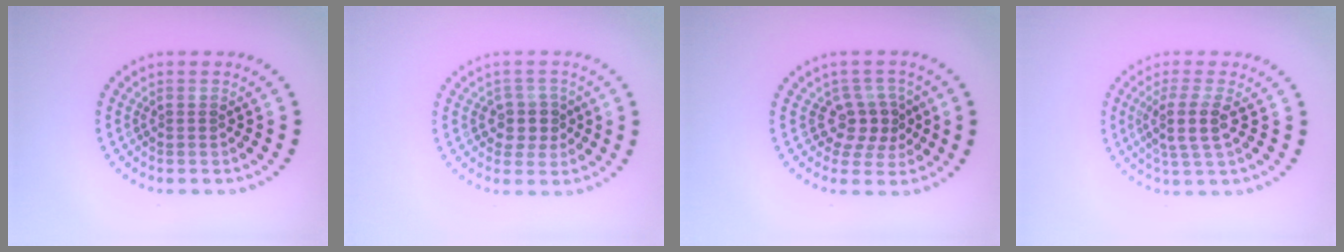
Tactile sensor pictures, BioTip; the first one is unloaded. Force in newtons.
{"total": 2.5, "press": 2.1, "slide": 1.3}
{"total": 3.0, "press": 2.4, "slide": 1.8}
{"total": 2.8, "press": 2.3, "slide": 1.6}